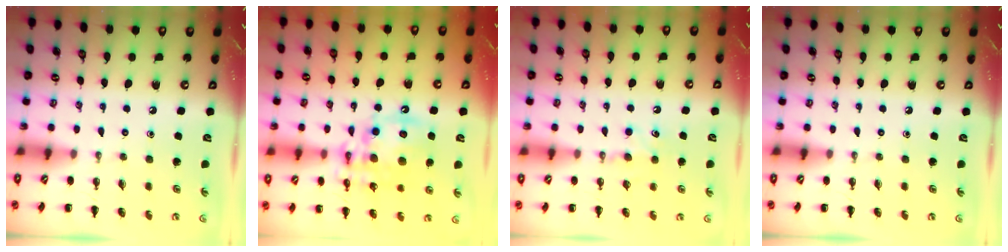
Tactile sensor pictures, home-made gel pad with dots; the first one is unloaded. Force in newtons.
{"total": 15.0, "press": 14.7, "slide": 3.0}
{"total": 6.1, "press": 5.9, "slide": 1.5}
{"total": 0.0}